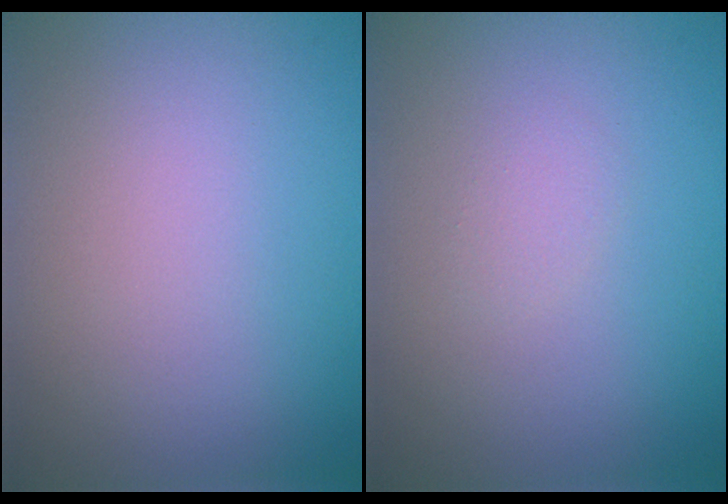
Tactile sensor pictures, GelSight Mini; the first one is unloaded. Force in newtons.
{"total": 0.8, "press": 0.8, "slide": 0.1}